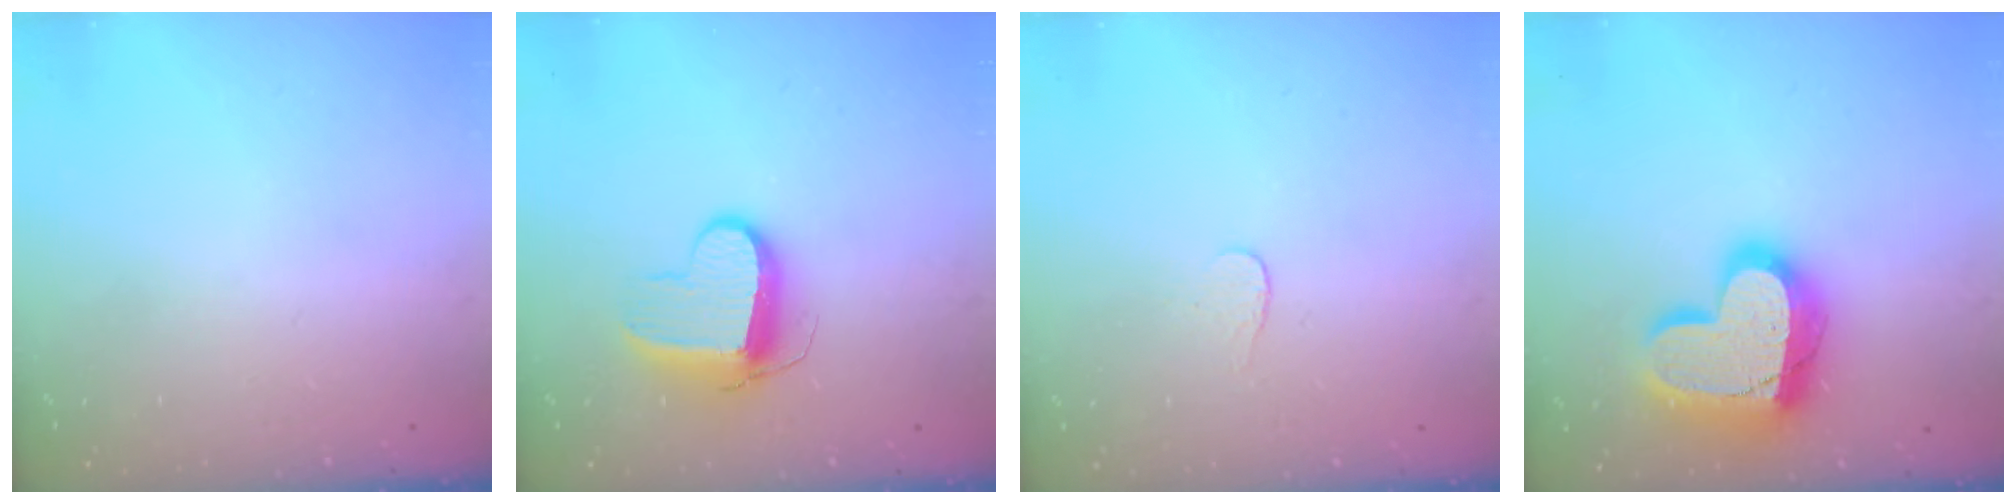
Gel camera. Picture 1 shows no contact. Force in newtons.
{"total": 10.3, "press": 10.3, "slide": 0.5}
{"total": 2.7, "press": 2.7, "slide": 0.3}
{"total": 21.4, "press": 21.3, "slide": 1.7}